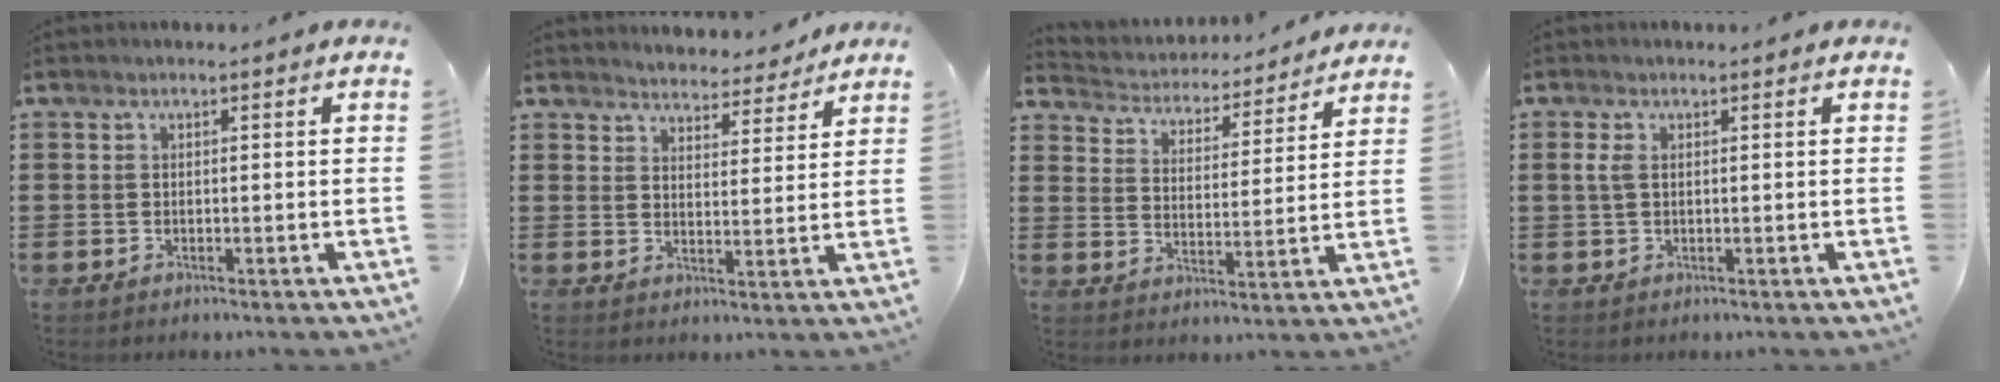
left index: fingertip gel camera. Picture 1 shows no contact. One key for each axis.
{"total": 4.3, "fx": 4.3, "fy": 0.1, "fz": 0.1, "tx": -0.013, "ty": -0.026, "tz": 0.074}
{"total": 3.6, "fx": 3.6, "fy": 0.3, "fz": -0.2, "tx": -0.022, "ty": -0.033, "tz": 0.055}
{"total": 1.9, "fx": 0.4, "fy": 1.0, "fz": 1.6, "tx": -0.044, "ty": 0.003, "tz": 0.004}